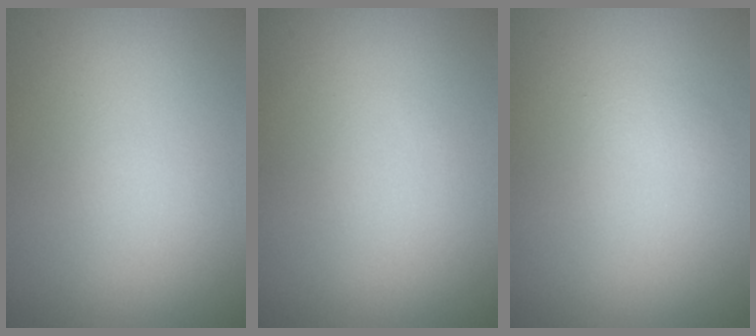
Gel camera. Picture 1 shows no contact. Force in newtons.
{"total": 0.0}
{"total": 0.6, "press": 0.6, "slide": 0.0}